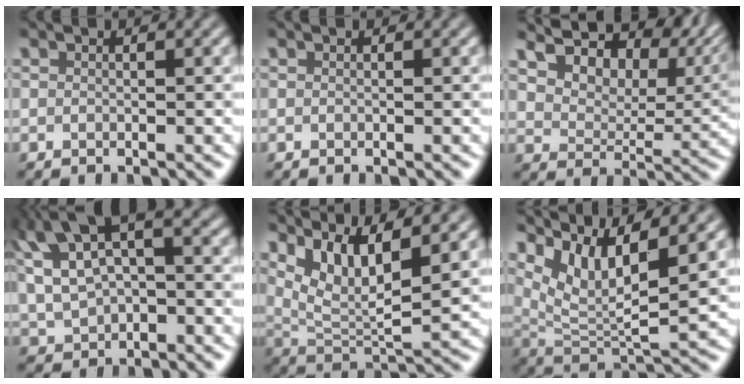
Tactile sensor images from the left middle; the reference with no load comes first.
{"total": 0.0}
{"total": 13.2, "force": [7.3, 8.2, 7.4], "torque": [-0.121, 0.021, 0.121]}
{"total": 10.1, "force": [3.1, 6.1, 7.4], "torque": [-0.164, 0.022, 0.063]}
{"total": 6.6, "force": [3.3, 2.2, 5.2], "torque": [-0.103, -0.014, 0.067]}
{"total": 6.9, "force": [4.1, 1.9, 5.3], "torque": [-0.104, -0.013, 0.083]}